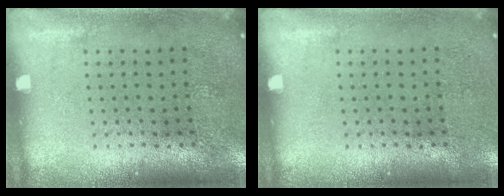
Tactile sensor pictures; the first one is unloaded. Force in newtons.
{"total": 0.0}